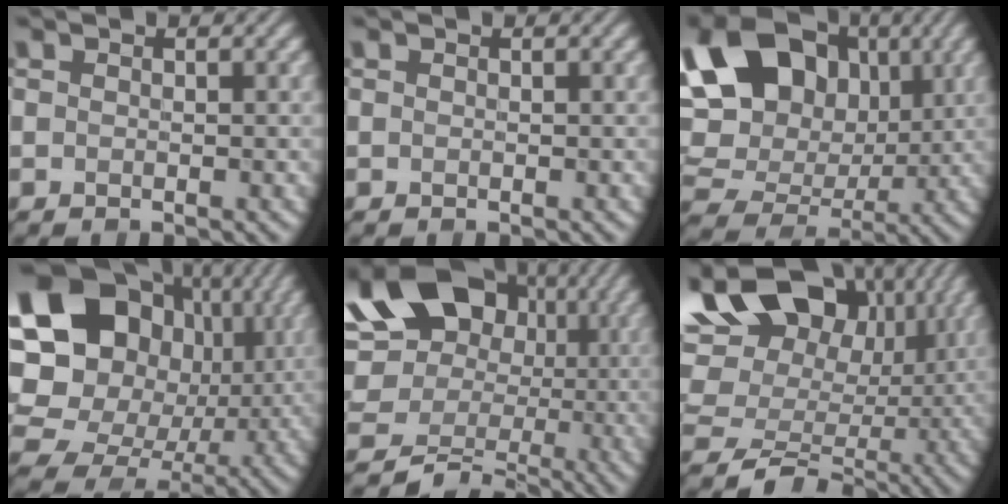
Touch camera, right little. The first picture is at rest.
{"total": 0.0}
{"total": 20.1, "force": [6.6, 15.4, 11.0], "torque": [-0.233, 0.047, 0.095]}
{"total": 22.6, "force": [4.3, 19.0, 11.5], "torque": [-0.226, 0.038, 0.047]}
{"total": 13.6, "force": [2.3, 10.9, 7.8], "torque": [-0.124, 0.013, 0.046]}
{"total": 16.0, "force": [4.9, 11.6, 9.8], "torque": [-0.155, 0.022, 0.079]}